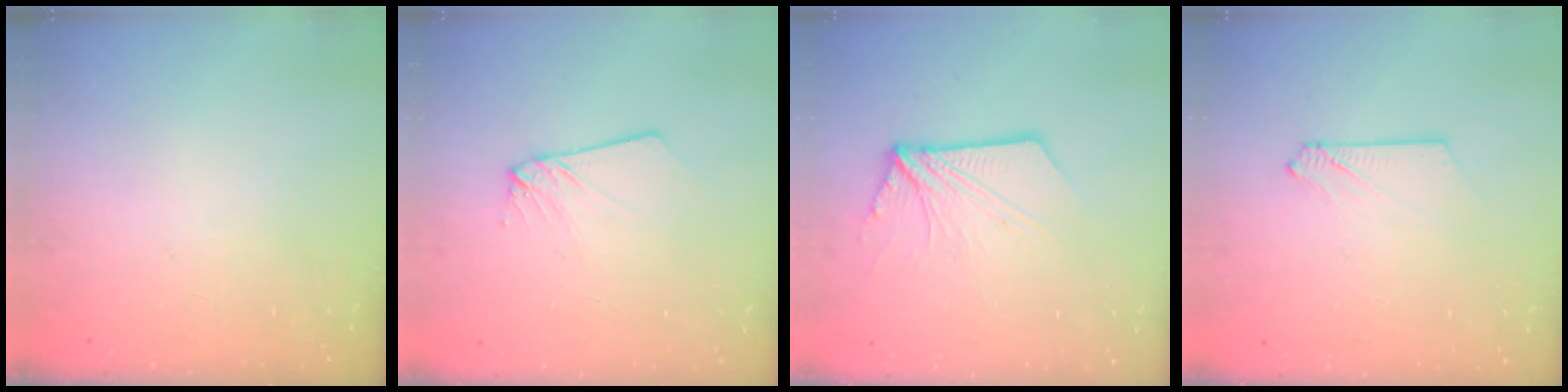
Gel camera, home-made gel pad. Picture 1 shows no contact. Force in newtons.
{"total": 3.0, "press": 3.0, "slide": 0.3}
{"total": 9.8, "press": 9.7, "slide": 0.9}
{"total": 3.0, "press": 3.0, "slide": 0.4}